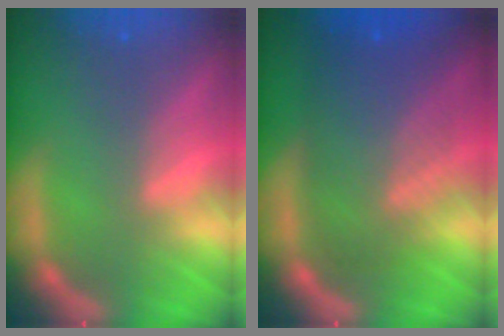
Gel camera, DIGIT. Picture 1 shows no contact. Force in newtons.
{"total": 9.0}